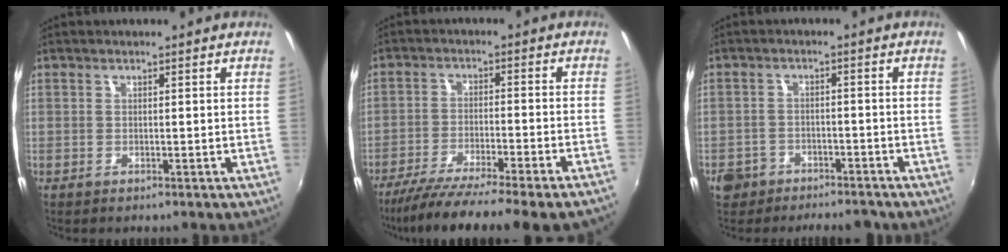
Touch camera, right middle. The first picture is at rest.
{"total": 17.1, "force": [-14.8, -1.0, 8.5], "torque": [-0.152, -0.055, -0.226]}
{"total": 7.1, "force": [-5.1, 4.5, 2.1], "torque": [-0.064, 0.012, -0.075]}